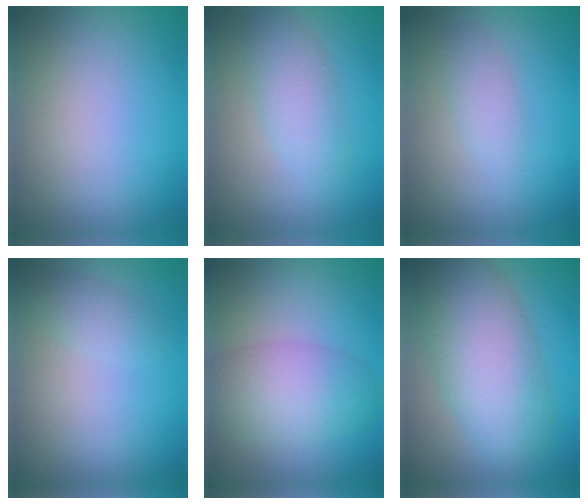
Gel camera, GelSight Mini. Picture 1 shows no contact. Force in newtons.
{"total": 3.2, "press": 3.2, "slide": 0.1}
{"total": 1.7, "press": 1.7, "slide": 0.1}
{"total": 1.5, "press": 1.5, "slide": 0.1}
{"total": 5.0, "press": 5.0, "slide": 0.3}
{"total": 8.1, "press": 8.1, "slide": 0.3}